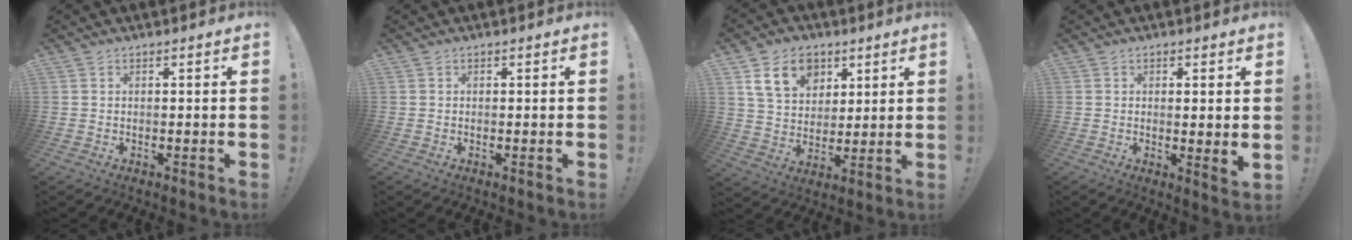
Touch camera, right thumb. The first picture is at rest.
{"total": 0.0}
{"total": 14.1, "force": [6.7, 10.5, 6.6], "torque": [-0.105, -0.021, 0.132]}
{"total": 3.2, "force": [0.8, 0.1, 3.1], "torque": [-0.041, -0.012, 0.015]}